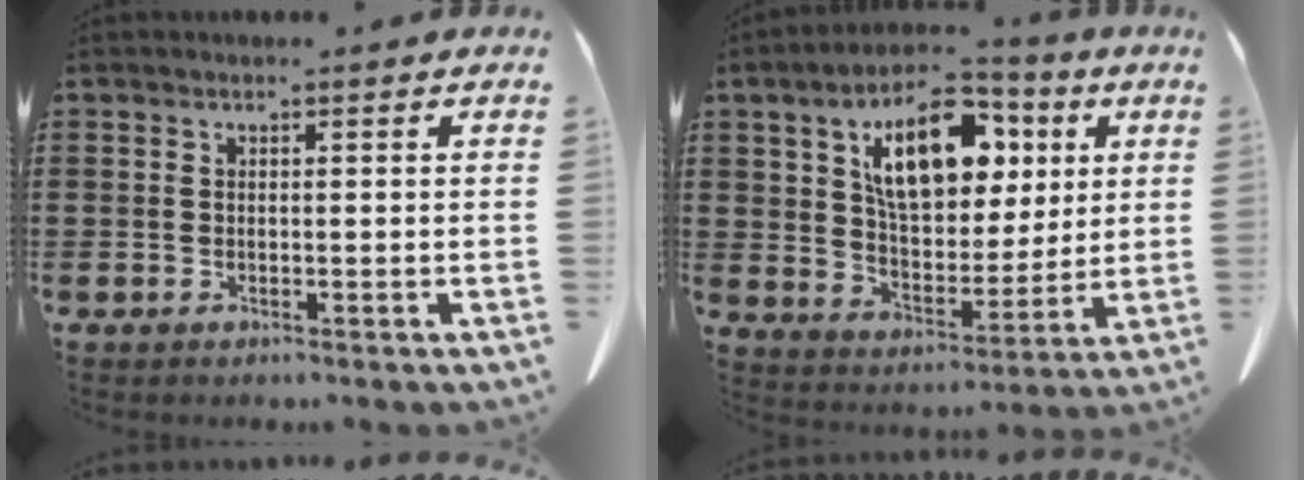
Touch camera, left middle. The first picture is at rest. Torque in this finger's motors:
{"motor_torque": [2.14, 0.00, 1.05, 0.21]}